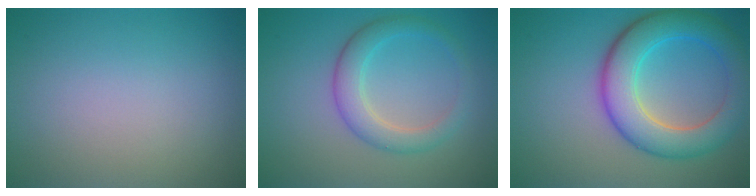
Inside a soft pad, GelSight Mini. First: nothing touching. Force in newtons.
{"total": 3.4, "press": 3.4, "slide": 0.2}
{"total": 7.4, "press": 7.4, "slide": 0.4}